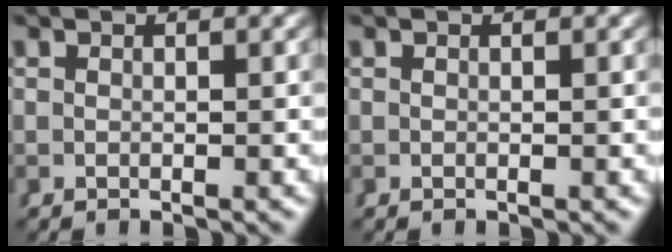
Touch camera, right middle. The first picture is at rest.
{"total": 0.0}